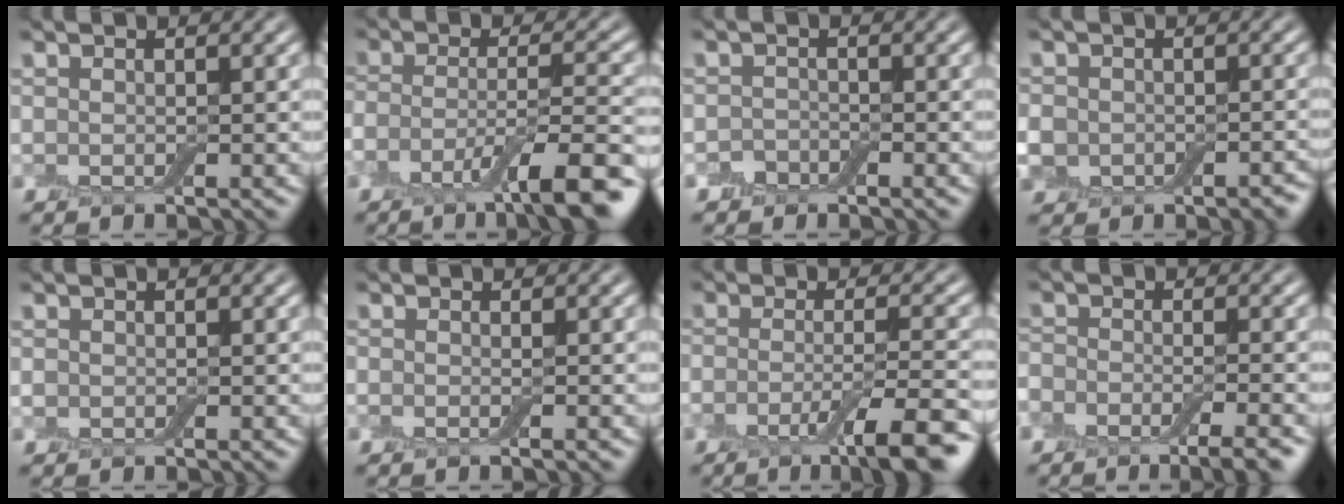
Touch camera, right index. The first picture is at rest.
{"total": 7.9, "force": [-4.3, 1.6, 6.4], "torque": [-0.101, 0.000, -0.082]}
{"total": 1.3, "force": [-1.0, 0.8, 0.1], "torque": [0.001, 0.006, -0.019]}
{"total": 5.0, "force": [-2.1, 4.1, 2.2], "torque": [-0.031, -0.004, -0.040]}
{"total": 0.5, "force": [-0.1, 0.5, 0.1], "torque": [-0.002, -0.003, -0.004]}
{"total": 0.7, "force": [-0.3, 0.1, 0.7], "torque": [-0.011, -0.003, -0.006]}
{"total": 6.9, "force": [-3.6, 1.3, 5.8], "torque": [-0.087, -0.002, -0.065]}
{"total": 6.2, "force": [-4.6, 2.1, 3.5], "torque": [-0.044, -0.011, -0.068]}